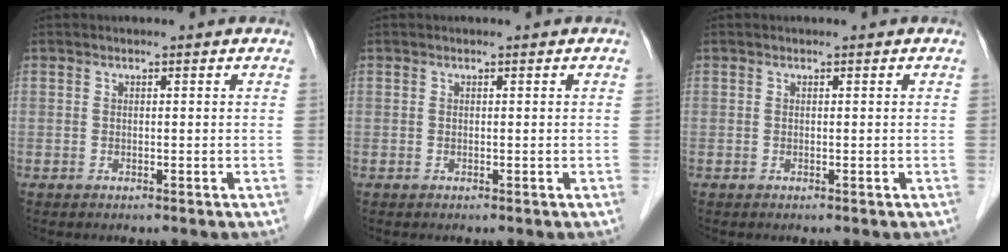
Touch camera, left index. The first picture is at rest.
{"total": 0.0}
{"total": 0.0}